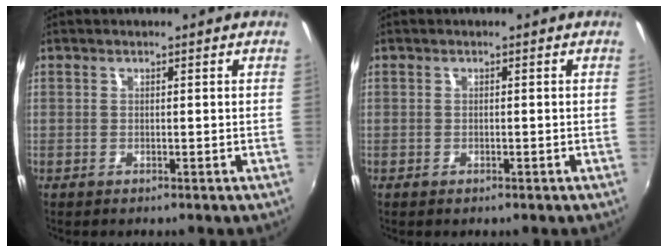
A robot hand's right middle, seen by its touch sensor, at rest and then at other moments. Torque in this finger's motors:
{"motor_torque": [-0.25, -0.12, -0.02, -0.01]}